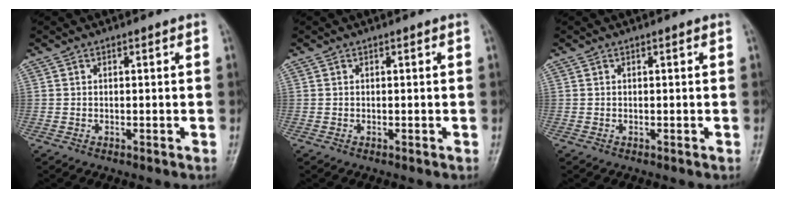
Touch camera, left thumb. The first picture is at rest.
{"total": 0.0}
{"total": 0.0}